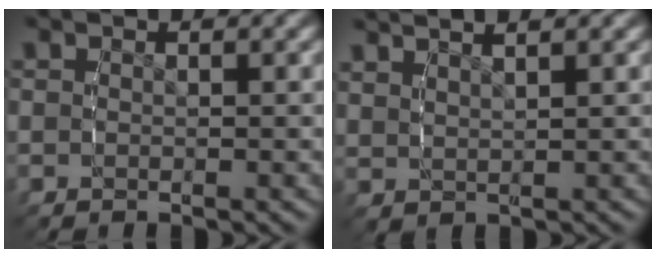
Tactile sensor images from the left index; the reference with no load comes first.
{"total": 3.1, "force": [2.8, 0.3, 1.3], "torque": [-0.020, 0.002, 0.057]}